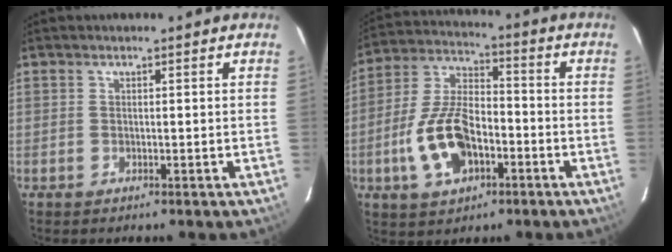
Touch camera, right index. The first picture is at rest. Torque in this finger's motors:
{"motor_torque": [1.24, -0.90, 0.34, 0.09]}